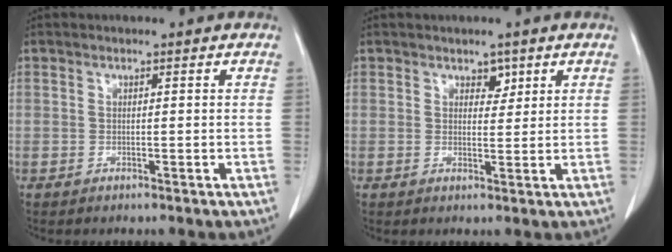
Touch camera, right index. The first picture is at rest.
{"total": 1.9, "force": [1.3, 1.2, 0.9], "torque": [-0.009, -0.003, 0.020]}